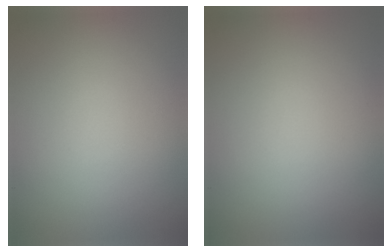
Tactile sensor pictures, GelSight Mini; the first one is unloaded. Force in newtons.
{"total": 0.0}